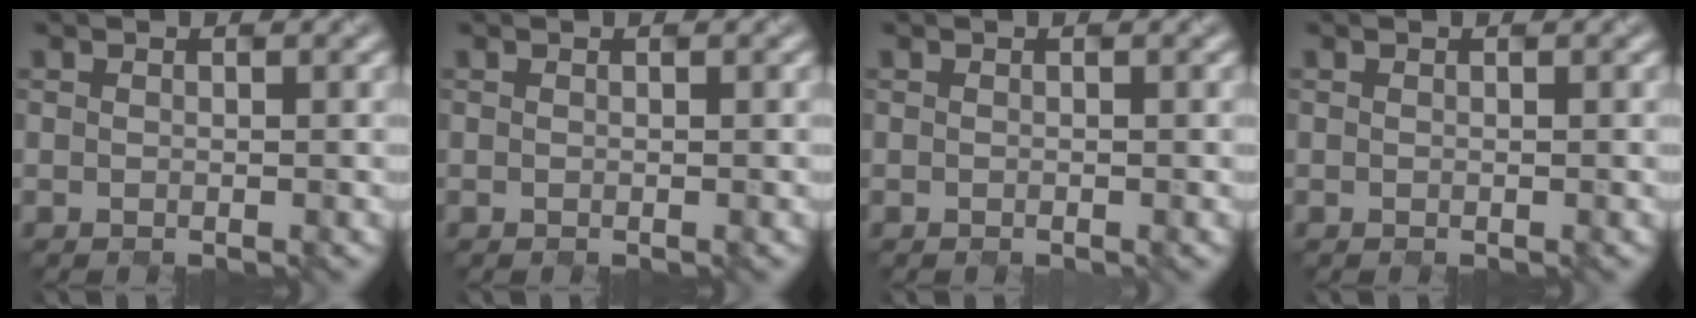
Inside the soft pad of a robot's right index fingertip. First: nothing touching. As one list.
[{"total": 0.0}, {"total": 0.0}, {"total": 0.0}]